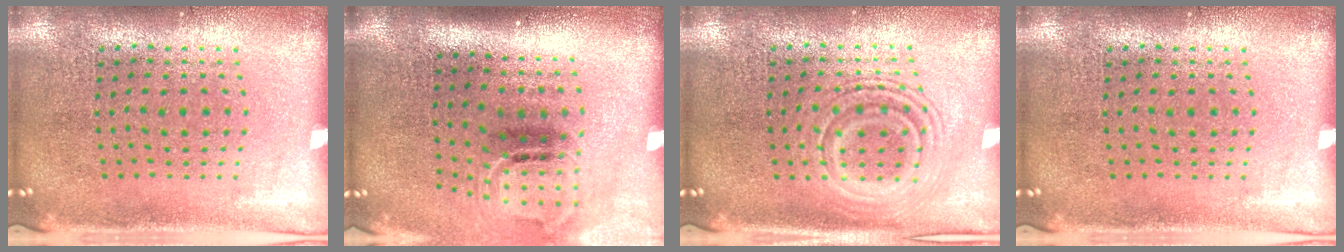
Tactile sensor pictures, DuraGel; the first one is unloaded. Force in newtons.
{"total": 1.9, "press": 1.2, "slide": 1.5}
{"total": 2.6, "press": 2.6, "slide": 0.5}
{"total": 0.0}